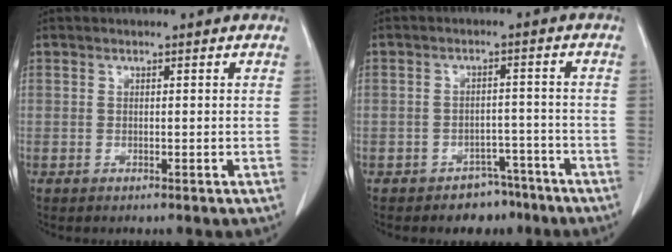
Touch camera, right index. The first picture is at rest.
{"total": 4.6, "force": [-3.4, 3.0, 0.9], "torque": [-0.003, 0.017, -0.042]}